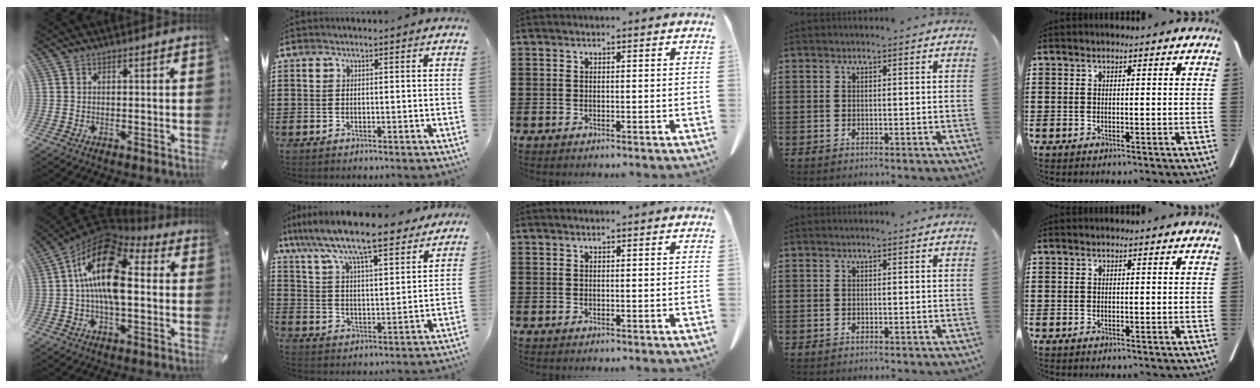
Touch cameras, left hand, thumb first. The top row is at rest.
{"thumb": {"total": 17.1, "force": [1.7, 9.0, 14.5], "torque": [-0.264, -0.008, 0.029]}, "index": {"total": 9.7, "force": [8.6, 0.8, 4.5], "torque": [-0.121, -0.046, 0.144]}}